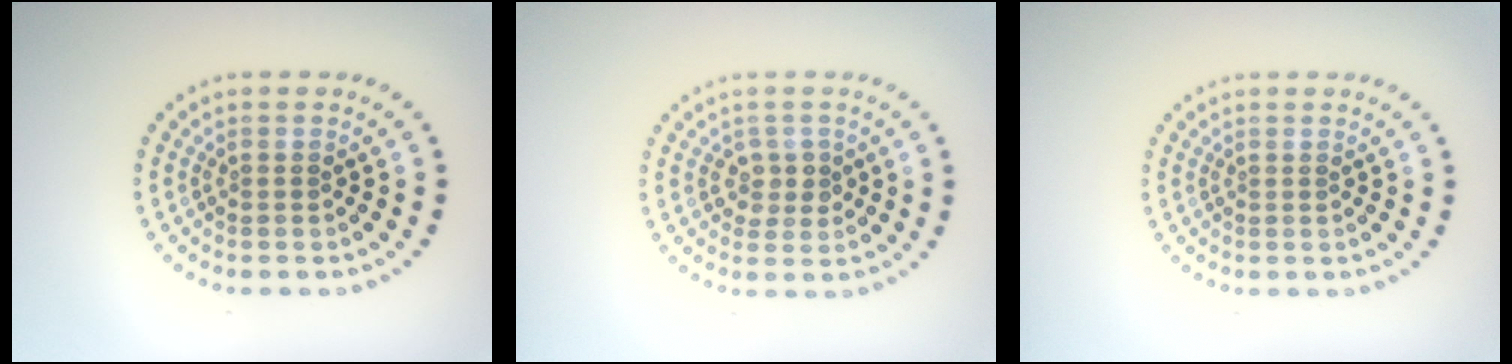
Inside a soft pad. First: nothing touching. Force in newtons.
{"total": 1.7, "press": 1.6, "slide": 0.5}
{"total": 0.0}